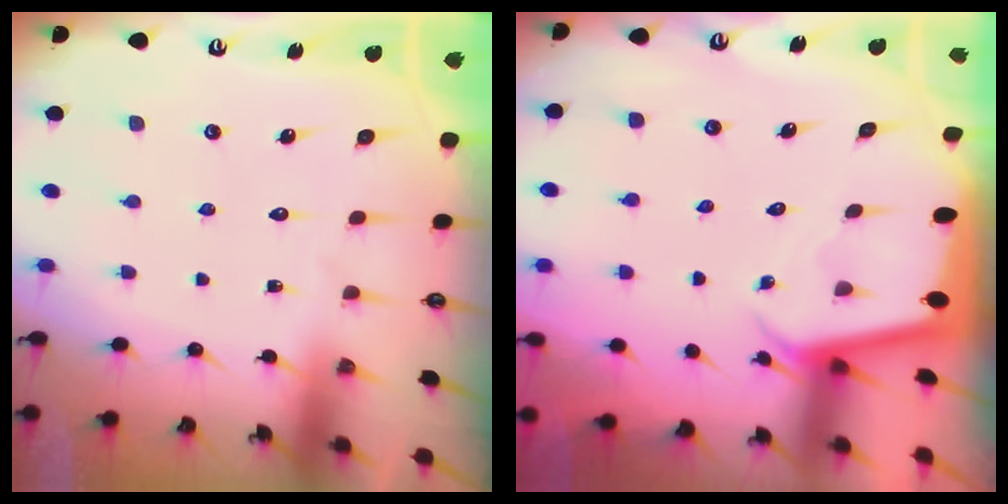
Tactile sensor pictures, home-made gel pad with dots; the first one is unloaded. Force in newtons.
{"total": 2.0, "press": 2.0, "slide": 0.1}